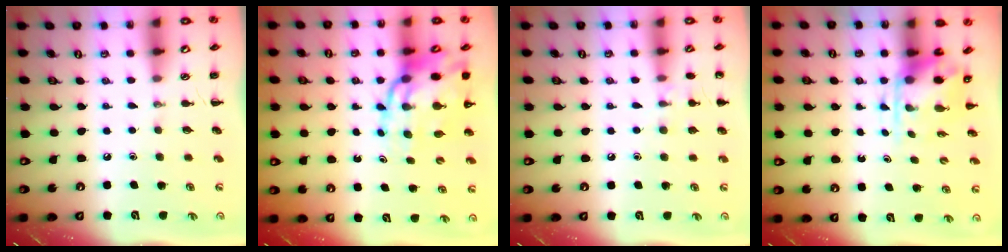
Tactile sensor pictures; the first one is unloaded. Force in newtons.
{"total": 13.8, "press": 13.2, "slide": 4.0}
{"total": 6.8, "press": 6.5, "slide": 2.1}
{"total": 3.9, "press": 3.9, "slide": 0.6}